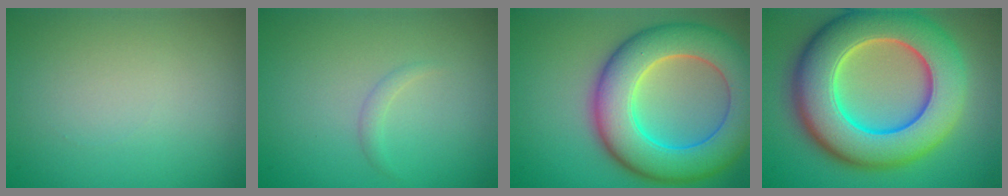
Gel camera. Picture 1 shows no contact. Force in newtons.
{"total": 0.8, "press": 0.8, "slide": 0.1}
{"total": 10.6, "press": 10.6, "slide": 0.2}
{"total": 13.0, "press": 13.0, "slide": 0.5}